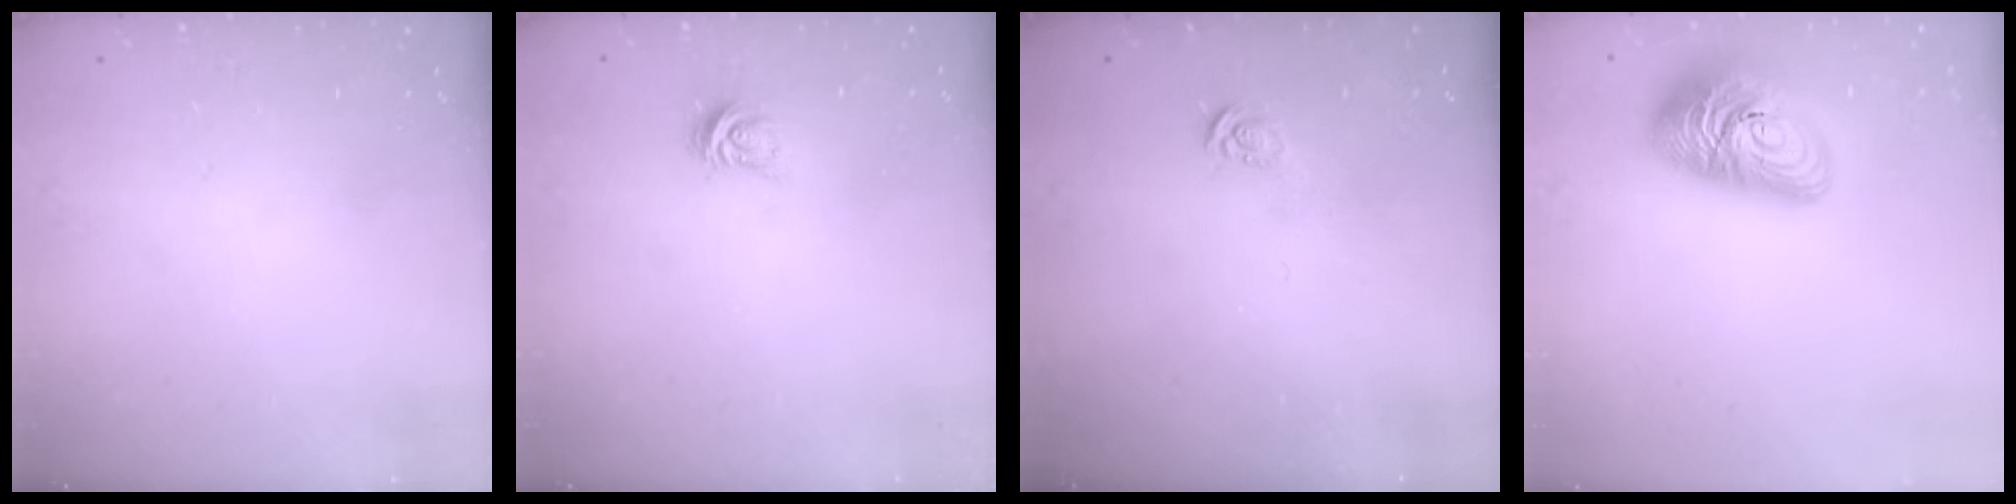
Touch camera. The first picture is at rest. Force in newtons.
{"total": 4.1, "press": 4.1, "slide": 0.6}
{"total": 3.6, "press": 3.6, "slide": 0.3}
{"total": 15.1, "press": 15.1, "slide": 1.1}